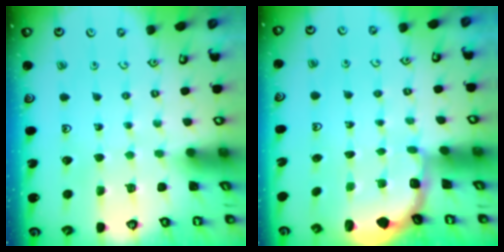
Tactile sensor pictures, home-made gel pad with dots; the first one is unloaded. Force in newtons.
{"total": 1.8, "press": 1.6, "slide": 0.8}